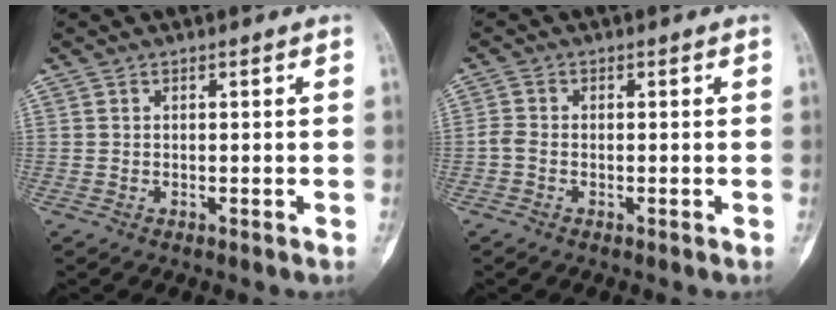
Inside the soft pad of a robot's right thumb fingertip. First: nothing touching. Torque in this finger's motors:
{"motor_torque": [0.64, 0.57, 0.34, -0.08, 0.10]}